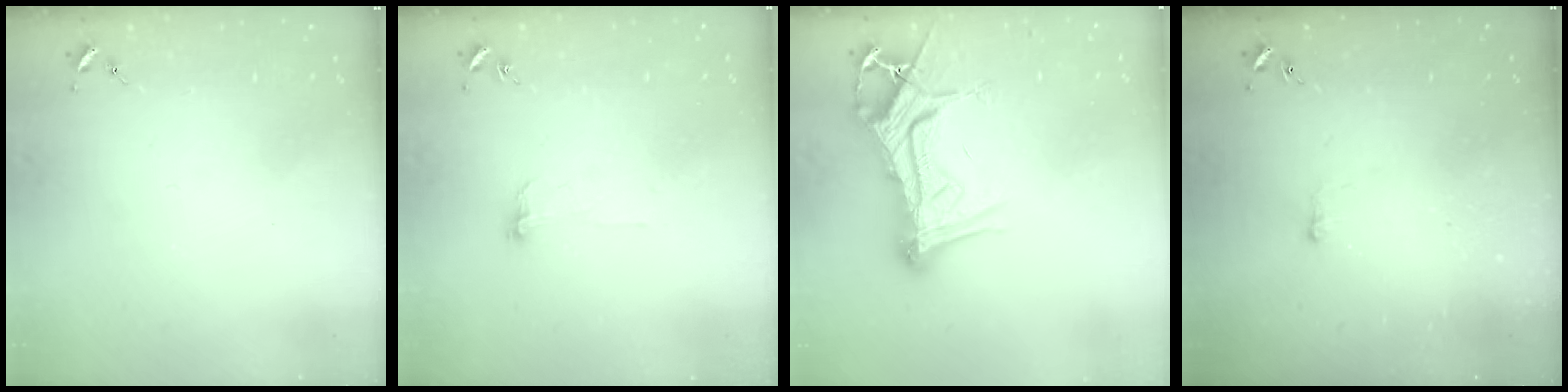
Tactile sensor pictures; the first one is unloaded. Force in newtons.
{"total": 3.6, "press": 3.6, "slide": 0.3}
{"total": 16.8, "press": 16.8, "slide": 1.4}
{"total": 6.1, "press": 6.1, "slide": 0.4}